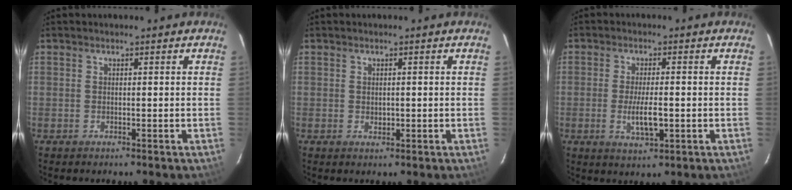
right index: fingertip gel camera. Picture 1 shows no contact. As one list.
[{"total": 1.3, "force": [0.0, 1.0, 0.9], "torque": [-0.013, 0.001, 0.003]}, {"total": 5.8, "force": [-1.2, 1.7, 5.4], "torque": [-0.105, -0.010, -0.019]}]